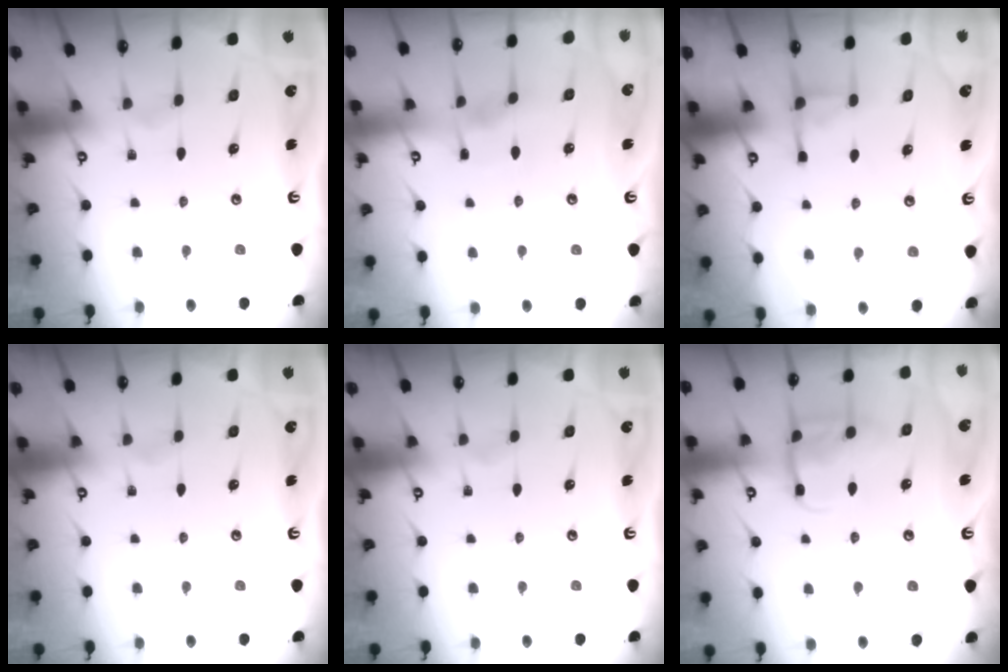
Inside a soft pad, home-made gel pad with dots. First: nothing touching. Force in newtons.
{"total": 2.9, "press": 2.9, "slide": 0.3}
{"total": 4.0, "press": 3.9, "slide": 0.5}
{"total": 0.0}
{"total": 0.0}
{"total": 12.0, "press": 12.0, "slide": 1.2}